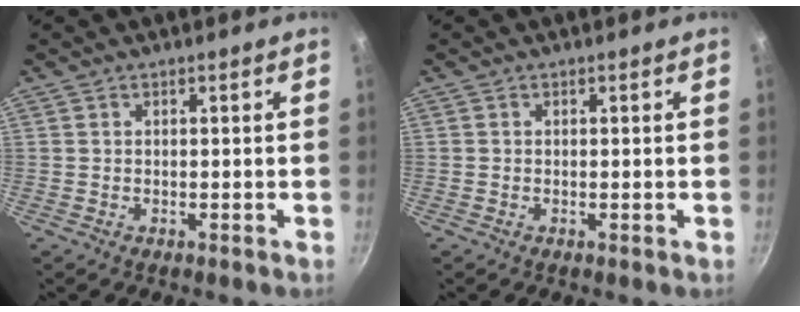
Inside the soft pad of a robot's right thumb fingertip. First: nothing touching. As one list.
[{"total": 0.0}]